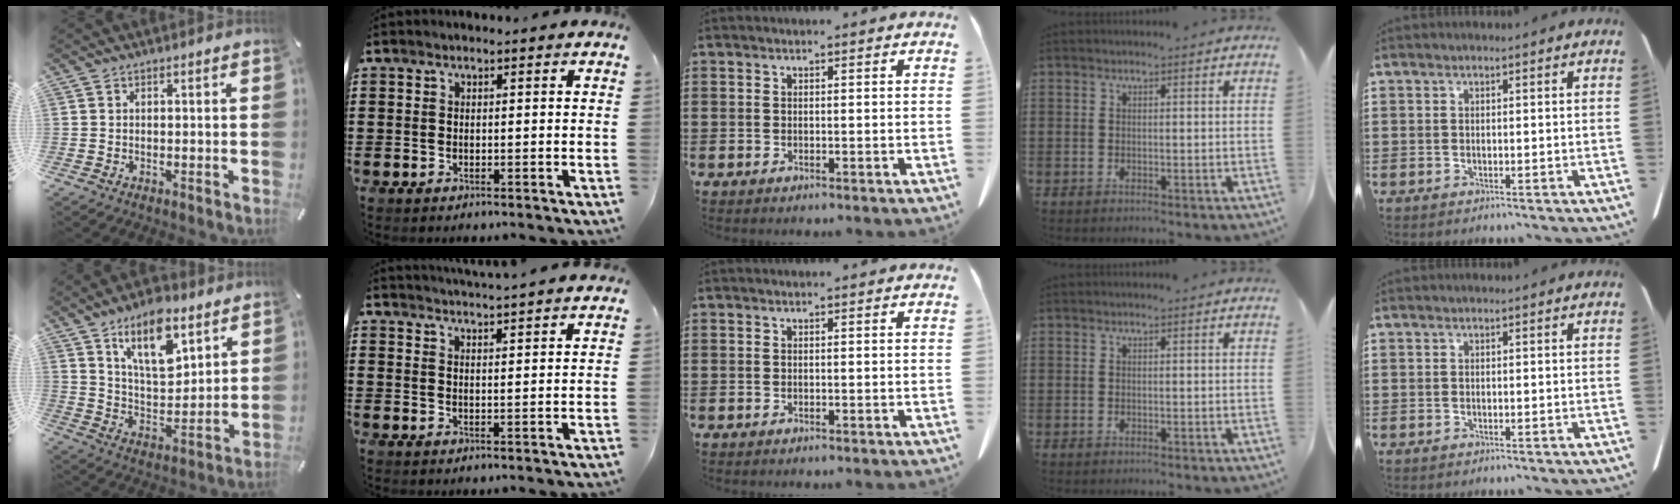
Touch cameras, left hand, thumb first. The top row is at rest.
{"thumb": {"total": 15.3, "force": [9.1, 7.4, 9.8], "torque": [-0.155, -0.036, 0.157]}, "index": {"total": 3.5, "force": [3.4, -0.8, 0.0], "torque": [-0.011, -0.020, 0.061]}}